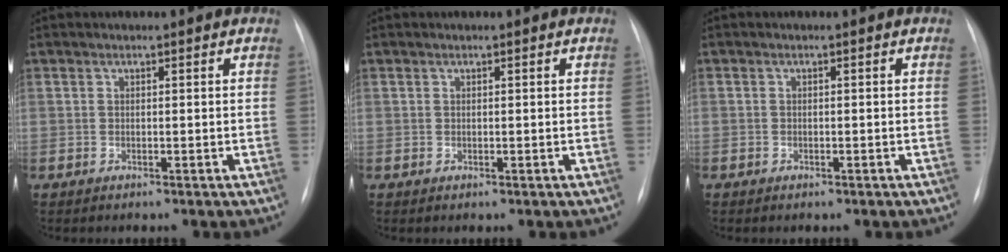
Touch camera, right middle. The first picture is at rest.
{"total": 0.0}
{"total": 0.5, "force": [-0.4, 0.3, 0.1], "torque": [-0.003, 0.002, -0.007]}